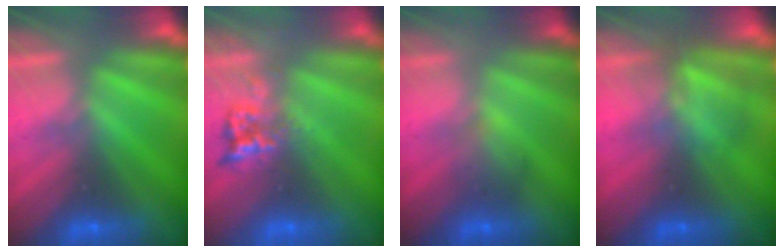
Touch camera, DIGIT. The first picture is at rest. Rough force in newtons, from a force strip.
{"total": 2.3}
{"total": 1.8}
{"total": 2.9}